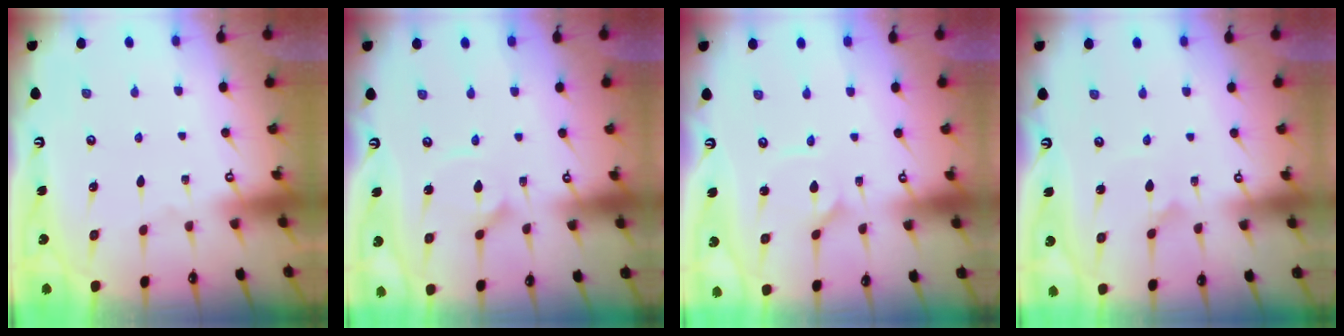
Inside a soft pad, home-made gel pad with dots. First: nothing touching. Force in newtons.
{"total": 4.3, "press": 4.3, "slide": 0.5}
{"total": 1.1, "press": 1.1, "slide": 0.1}
{"total": 1.9, "press": 1.9, "slide": 0.2}